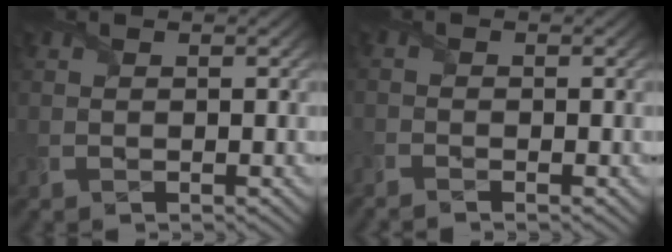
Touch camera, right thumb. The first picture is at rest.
{"total": 1.6, "force": [-1.5, 0.1, 0.6], "torque": [-0.014, -0.004, -0.033]}